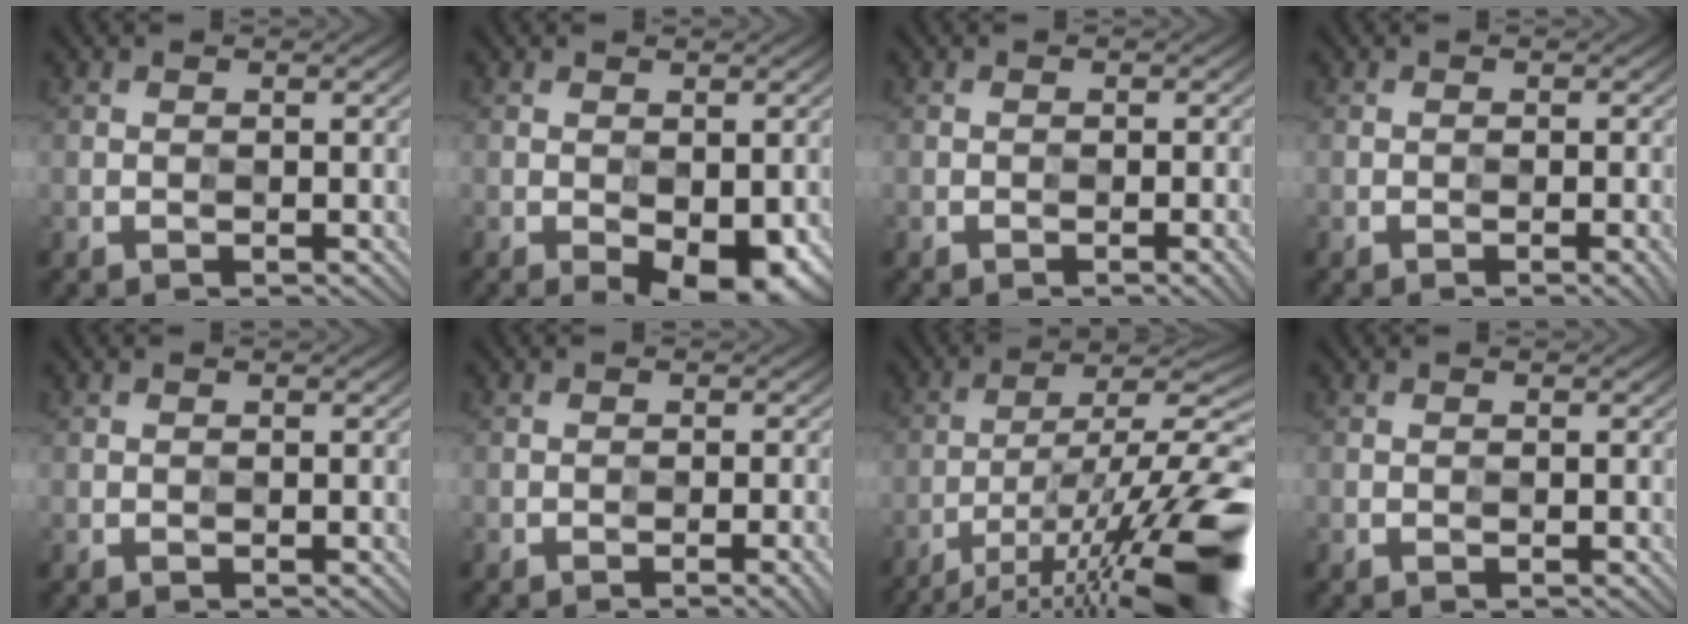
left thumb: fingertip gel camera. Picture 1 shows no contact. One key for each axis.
{"total": 5.6, "fx": -2.9, "fy": 2.5, "fz": 4.0, "tx": -0.066, "ty": -0.019, "tz": -0.032}
{"total": 2.7, "fx": -1.8, "fy": 0.4, "fz": 1.9, "tx": -0.018, "ty": -0.004, "tz": -0.020}
{"total": 2.3, "fx": -1.6, "fy": 0.2, "fz": 1.7, "tx": -0.015, "ty": -0.003, "tz": -0.018}
{"total": 0.0}
{"total": 3.3, "fx": -2.2, "fy": 0.5, "fz": 2.4, "tx": -0.019, "ty": -0.005, "tz": -0.021}
{"total": 16.9, "fx": -9.8, "fy": 3.9, "fz": 13.1, "tx": -0.203, "ty": -0.004, "tz": -0.165}
{"total": 0.0}